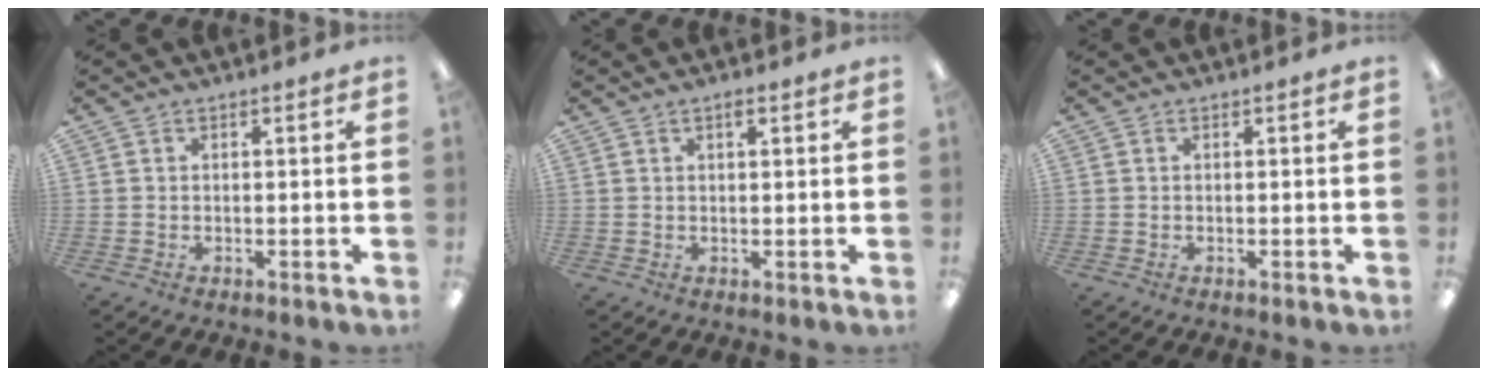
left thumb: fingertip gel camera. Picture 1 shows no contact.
{"total": 1.6, "force": [1.0, 0.6, 1.1], "torque": [-0.015, -0.001, 0.014]}
{"total": 0.0}